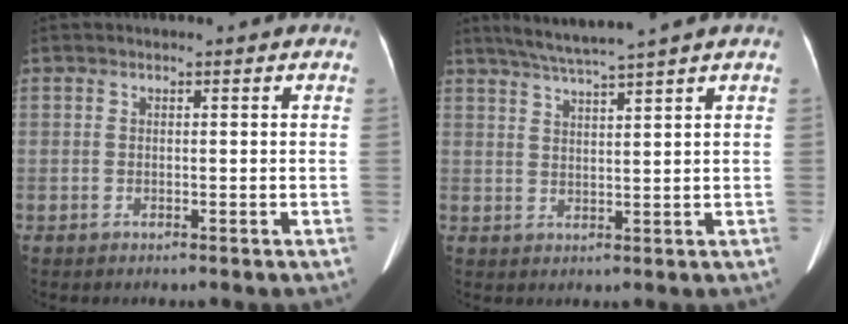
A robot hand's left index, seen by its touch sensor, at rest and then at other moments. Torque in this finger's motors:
{"motor_torque": [0.87, -1.27, 0.11, 0.00]}